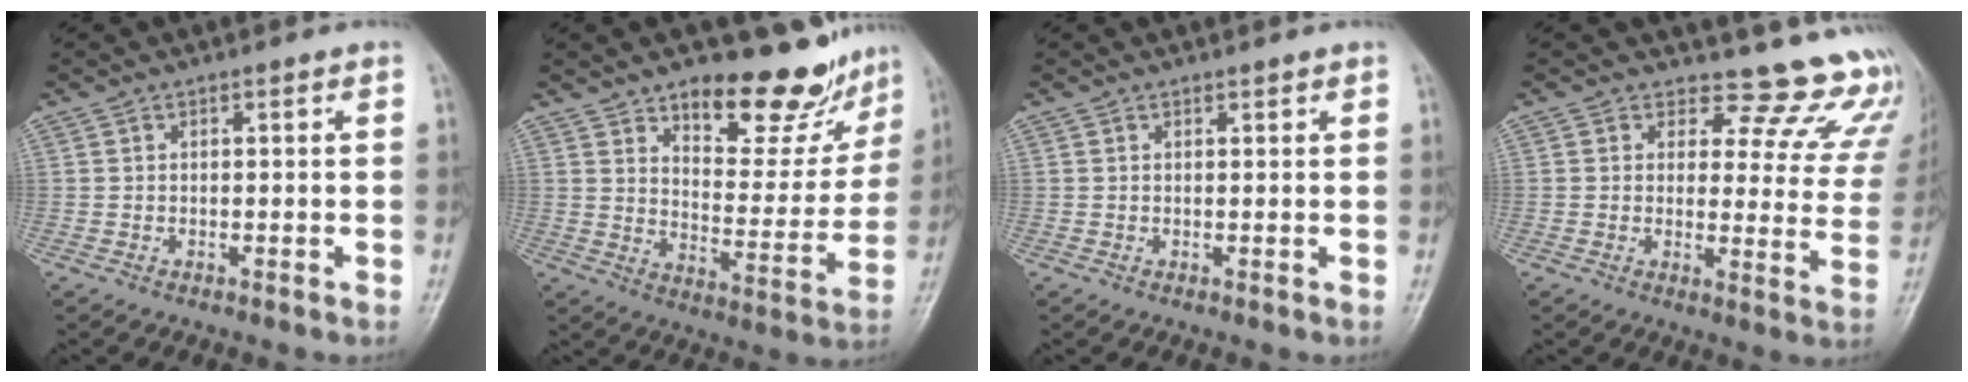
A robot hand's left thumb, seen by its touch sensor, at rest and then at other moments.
{"total": 15.7, "force": [12.5, 6.2, 7.4], "torque": [-0.042, -0.095, 0.183]}
{"total": 0.5, "force": [0.4, 0.2, 0.2], "torque": [-0.005, -0.004, 0.006]}
{"total": 14.1, "force": [13.0, 5.1, 1.9], "torque": [0.027, -0.125, 0.120]}